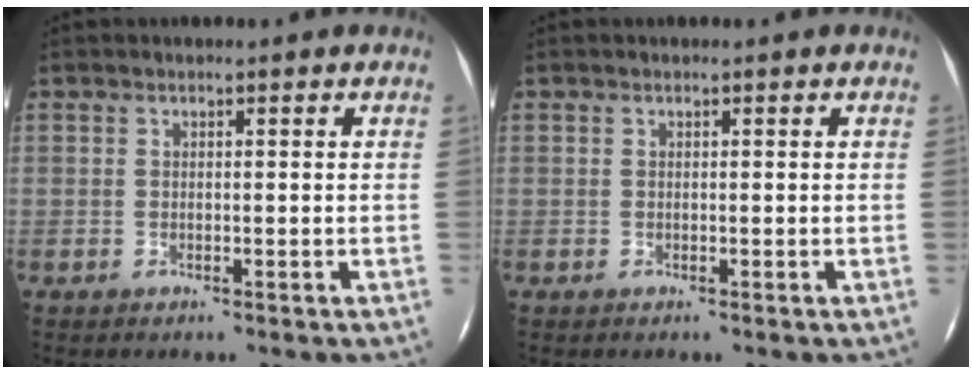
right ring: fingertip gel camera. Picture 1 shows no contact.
{"total": 0.0}